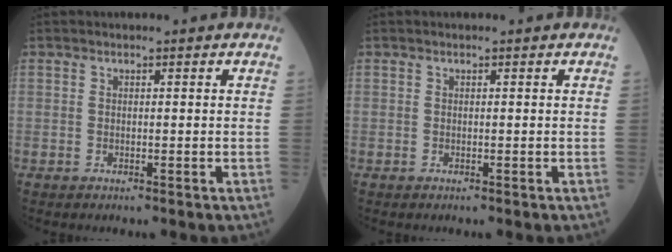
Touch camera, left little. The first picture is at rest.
{"total": 0.0}